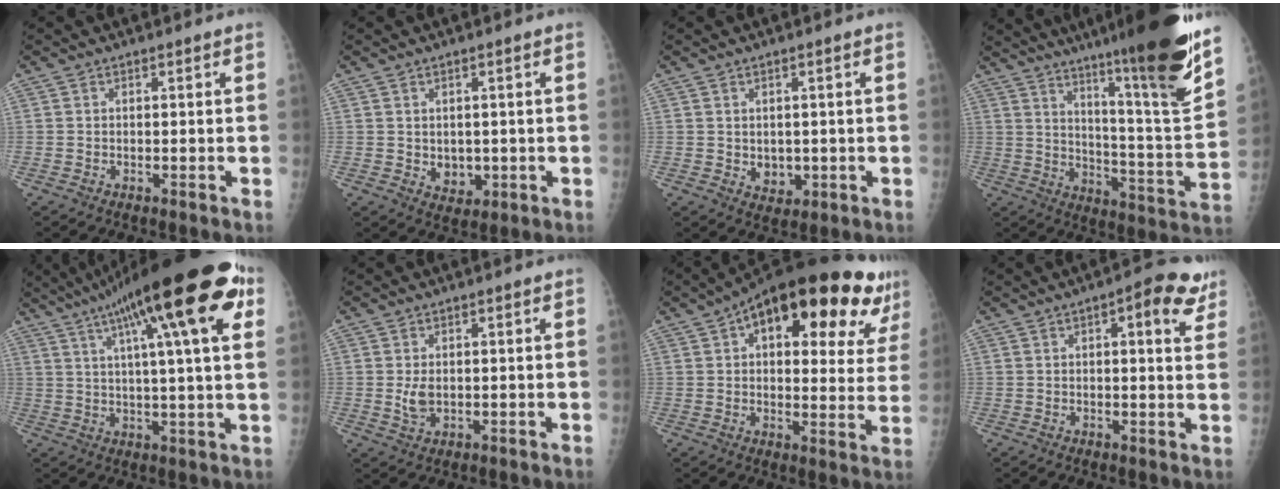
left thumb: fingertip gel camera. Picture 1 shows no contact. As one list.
[{"total": 4.6, "force": [-0.3, 3.6, 2.9], "torque": [-0.020, -0.006, 0.009]}, {"total": 3.8, "force": [-0.1, 3.0, 2.5], "torque": [-0.018, -0.004, 0.010]}, {"total": 24.7, "force": [17.1, 1.2, 17.8], "torque": [-0.245, -0.100, 0.256]}, {"total": 24.7, "force": [11.3, 5.1, 21.3], "torque": [-0.325, 0.010, 0.167]}, {"total": 3.3, "force": [0.2, 2.0, 2.6], "torque": [-0.042, -0.006, 0.010]}, {"total": 26.1, "force": [12.8, 10.8, 20.0], "torque": [-0.253, 0.010, 0.173]}, {"total": 8.8, "force": [4.3, 2.9, 7.1], "torque": [-0.070, -0.008, 0.046]}]